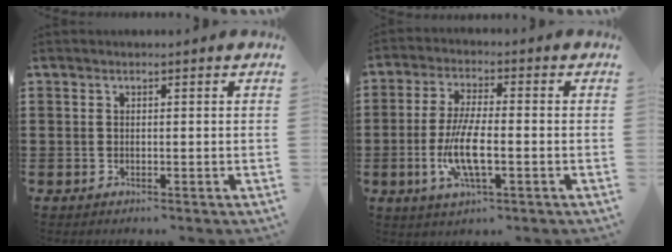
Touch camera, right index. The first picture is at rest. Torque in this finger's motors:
{"motor_torque": [2.08, 0.06, 1.05, 0.21]}